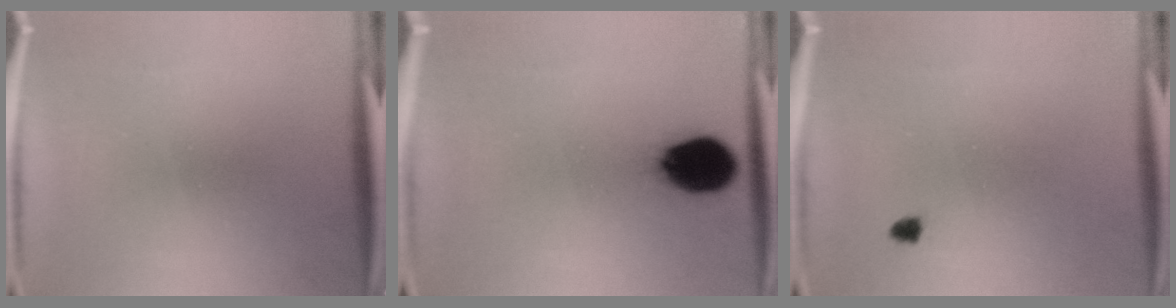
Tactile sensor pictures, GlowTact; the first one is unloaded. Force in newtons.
{"total": 13.2}
{"total": 1.0}